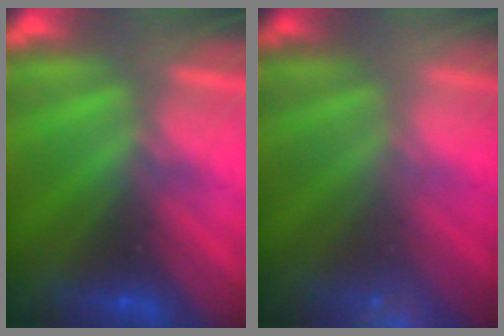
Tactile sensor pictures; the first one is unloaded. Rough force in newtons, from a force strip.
{"total": 2.1}